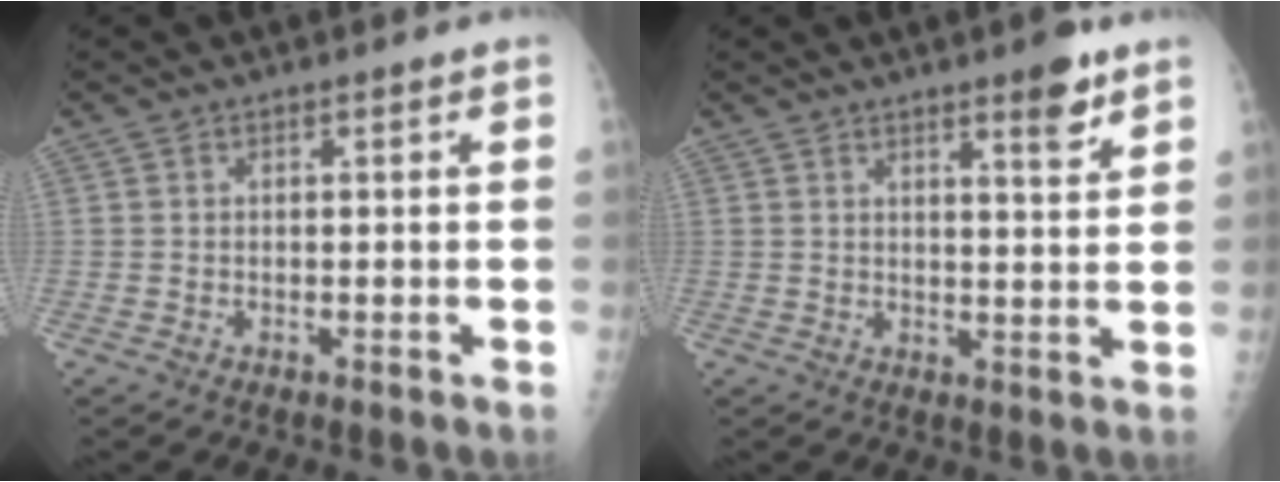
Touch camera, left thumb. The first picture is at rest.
{"total": 5.4, "force": [3.6, 1.0, 3.9], "torque": [-0.046, -0.024, 0.048]}